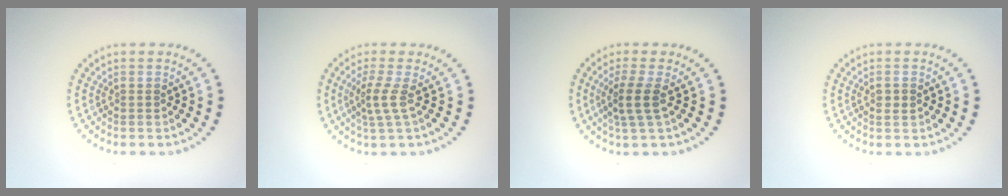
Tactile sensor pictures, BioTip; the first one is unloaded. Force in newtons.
{"total": 2.2, "press": 1.4, "slide": 1.7}
{"total": 2.6, "press": 2.0, "slide": 1.7}
{"total": 1.0, "press": 1.0, "slide": 0.3}